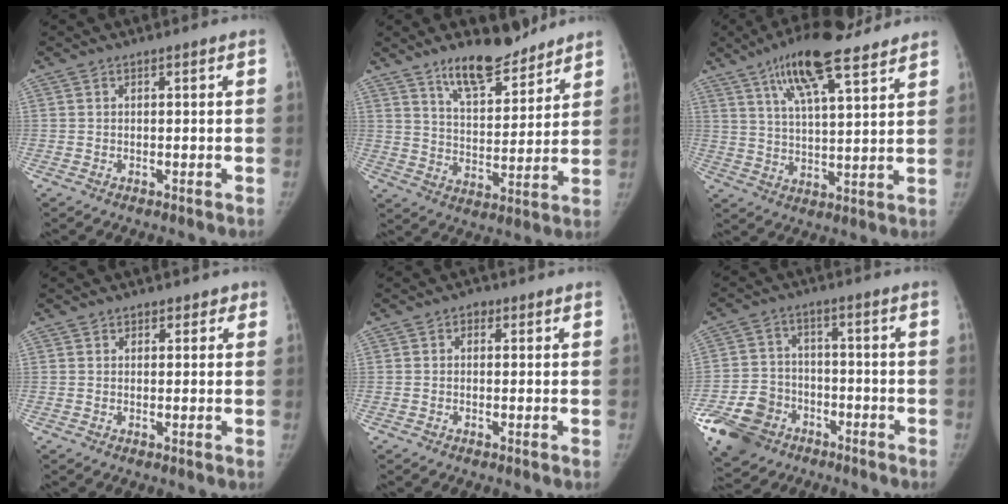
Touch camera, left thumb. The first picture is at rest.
{"total": 12.3, "force": [9.6, 4.4, 6.2], "torque": [-0.073, -0.066, 0.164]}
{"total": 15.5, "force": [10.4, 4.1, 10.8], "torque": [-0.167, -0.035, 0.177]}
{"total": 2.1, "force": [1.4, 1.6, 0.2], "torque": [0.028, -0.006, 0.010]}
{"total": 1.4, "force": [0.5, 1.2, 0.7], "torque": [0.003, 0.002, -0.002]}
{"total": 12.6, "force": [-6.7, 9.6, 4.7], "torque": [-0.089, 0.034, -0.114]}